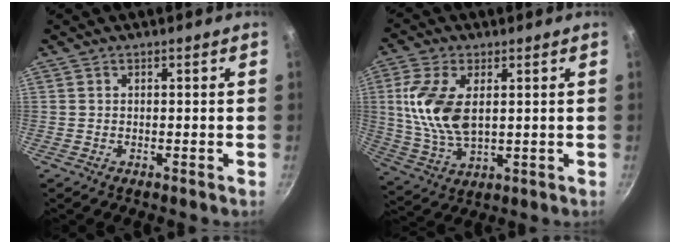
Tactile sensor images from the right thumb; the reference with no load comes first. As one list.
[{"total": 12.6, "force": [2.2, 6.8, 10.4], "torque": [-0.205, -0.009, 0.049]}]